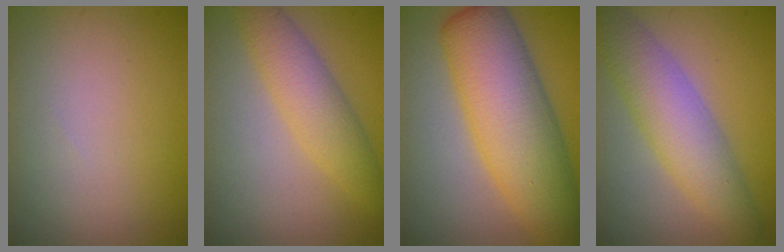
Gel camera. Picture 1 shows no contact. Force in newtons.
{"total": 4.1, "press": 4.1, "slide": 0.0}
{"total": 10.0, "press": 10.0, "slide": 0.2}
{"total": 5.6, "press": 5.6, "slide": 0.2}